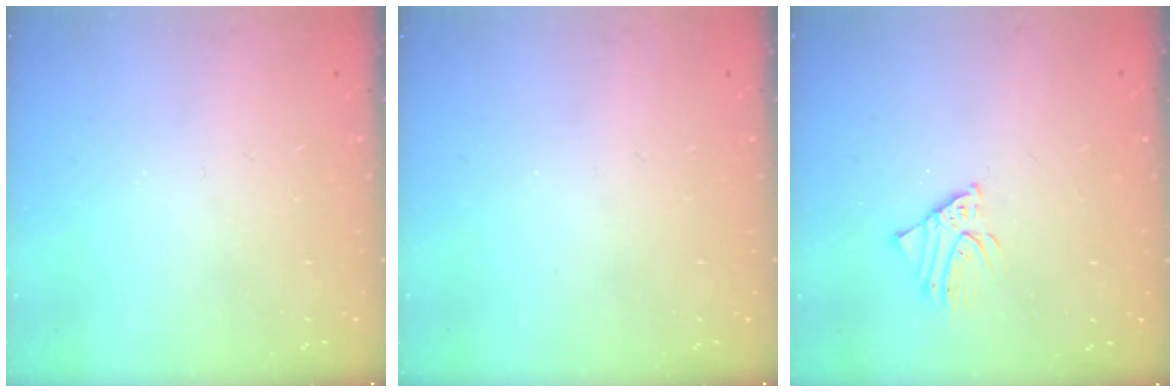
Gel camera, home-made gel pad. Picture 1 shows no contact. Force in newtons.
{"total": 0.0}
{"total": 2.0, "press": 2.0, "slide": 0.1}